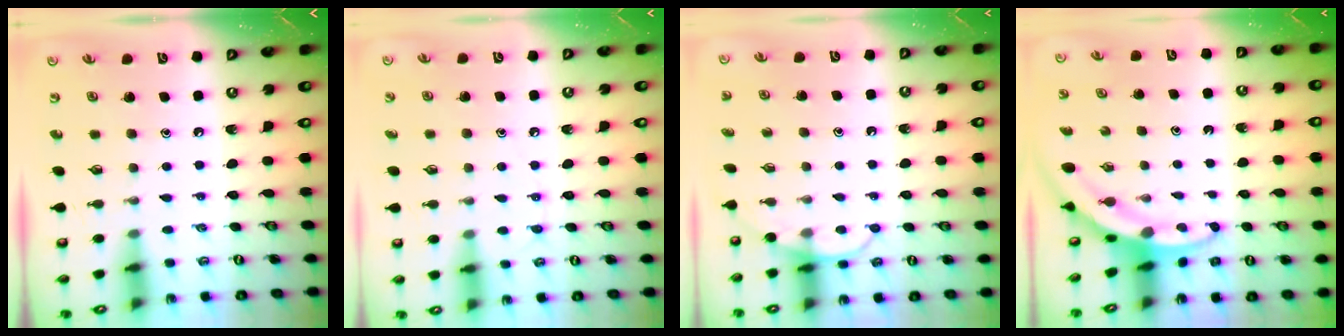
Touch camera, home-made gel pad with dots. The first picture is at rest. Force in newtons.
{"total": 6.4, "press": 6.4, "slide": 0.9}
{"total": 6.6, "press": 6.6, "slide": 0.2}
{"total": 3.3, "press": 3.3, "slide": 0.3}